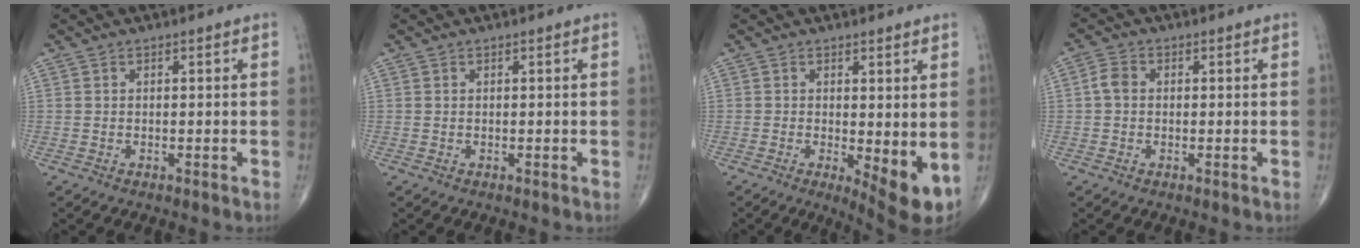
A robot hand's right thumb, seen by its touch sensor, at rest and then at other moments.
{"total": 0.0}
{"total": 7.0, "force": [-0.6, 2.2, 6.6], "torque": [-0.089, -0.019, -0.005]}
{"total": 2.8, "force": [0.0, 2.1, 1.8], "torque": [-0.034, 0.008, -0.005]}